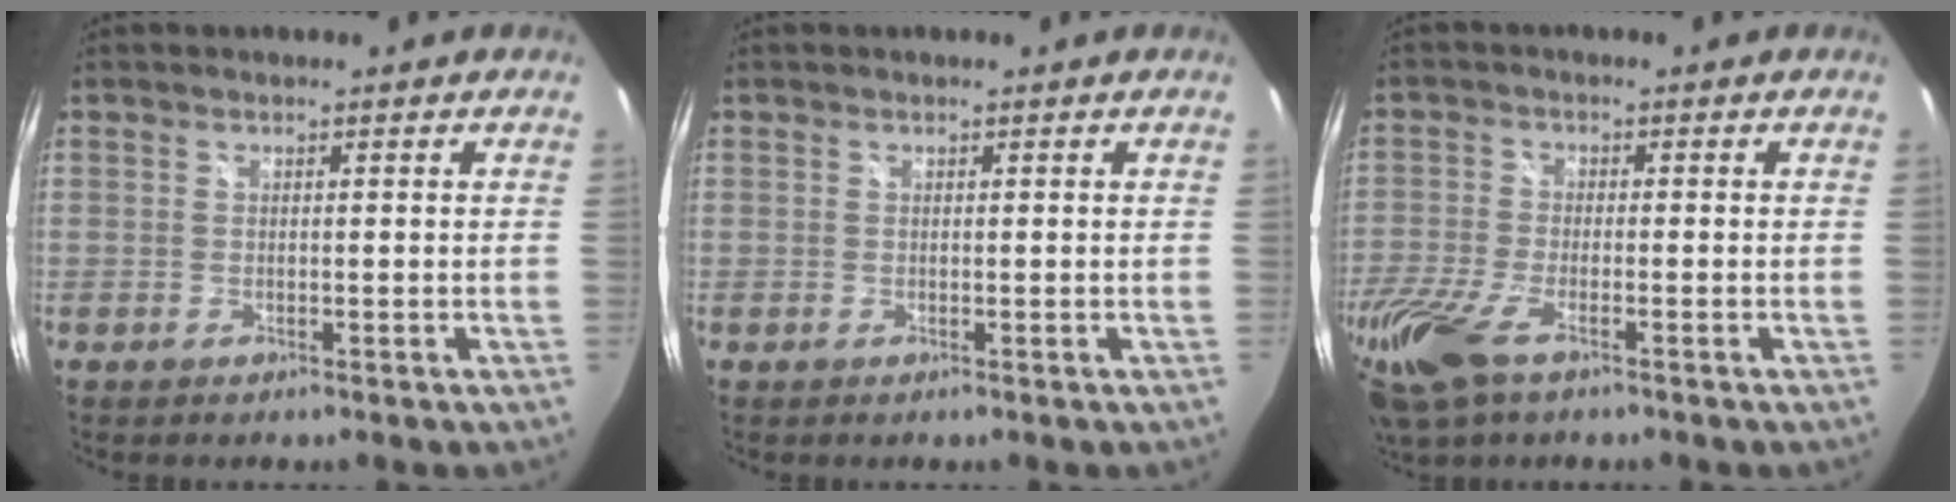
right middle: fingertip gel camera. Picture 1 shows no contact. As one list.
[{"total": 0.0}, {"total": 14.4, "force": [-8.5, 5.9, 10.0], "torque": [-0.242, -0.055, -0.165]}]